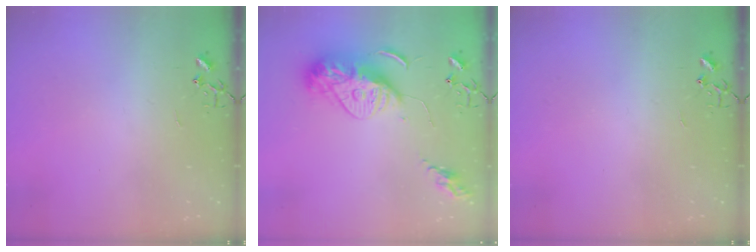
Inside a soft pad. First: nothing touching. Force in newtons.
{"total": 15.7, "press": 15.6, "slide": 1.4}
{"total": 0.0}